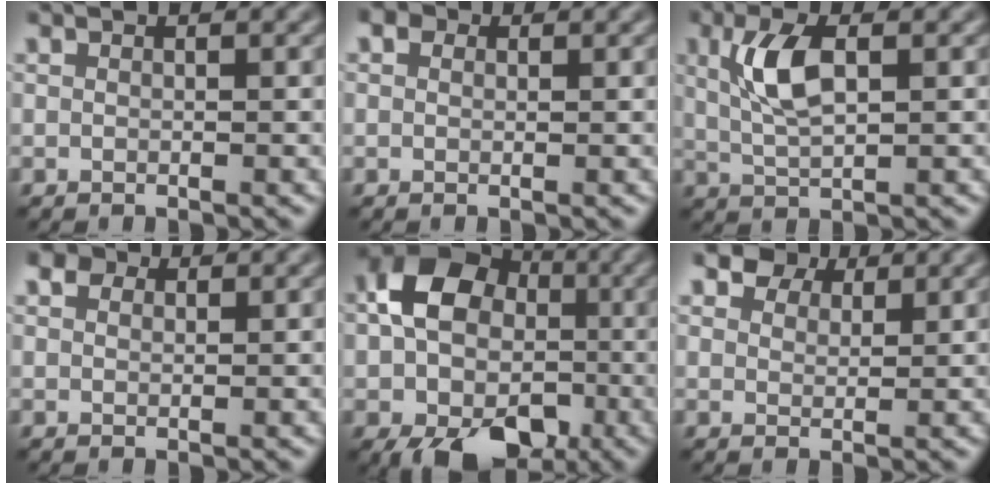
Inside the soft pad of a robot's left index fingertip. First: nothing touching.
{"total": 1.5, "force": [0.9, 0.9, 0.7], "torque": [-0.013, 0.000, 0.002]}
{"total": 4.5, "force": [1.0, 1.8, 4.0], "torque": [-0.087, 0.008, 0.020]}
{"total": 2.1, "force": [1.5, 1.3, 0.9], "torque": [-0.016, 0.001, 0.015]}
{"total": 13.7, "force": [-2.6, 10.6, 8.4], "torque": [-0.103, -0.004, -0.065]}
{"total": 4.0, "force": [3.2, 2.1, 1.3], "torque": [-0.032, -0.003, 0.056]}